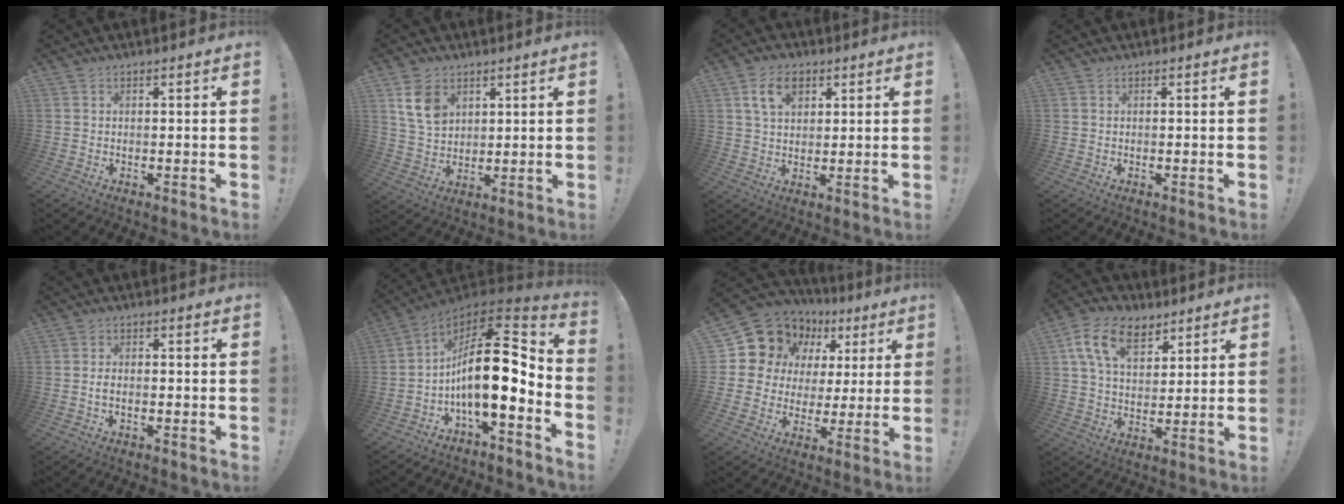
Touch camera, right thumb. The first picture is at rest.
{"total": 10.1, "force": [4.7, 7.3, 5.1], "torque": [-0.091, -0.006, 0.098]}
{"total": 8.8, "force": [3.9, 5.6, 5.6], "torque": [-0.086, 0.003, 0.074]}
{"total": 0.0}
{"total": 2.0, "force": [-0.7, 0.9, 1.7], "torque": [-0.035, 0.004, -0.014]}
{"total": 18.7, "force": [-1.4, 7.7, 16.9], "torque": [-0.283, 0.000, -0.028]}
{"total": 13.6, "force": [8.9, 9.2, 4.4], "torque": [-0.078, -0.064, 0.177]}
{"total": 14.3, "force": [7.6, 8.9, 8.3], "torque": [-0.143, -0.021, 0.144]}